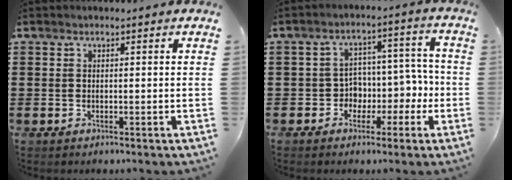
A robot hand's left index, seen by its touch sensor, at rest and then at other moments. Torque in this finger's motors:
{"motor_torque": [0.19, 0.14, 0.28, 0.03]}